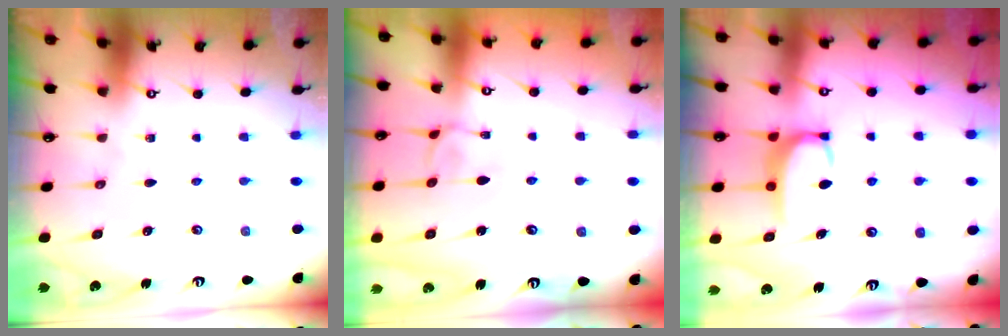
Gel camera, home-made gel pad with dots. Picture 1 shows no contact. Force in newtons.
{"total": 2.9, "press": 2.9, "slide": 0.3}
{"total": 3.4, "press": 3.4, "slide": 0.4}